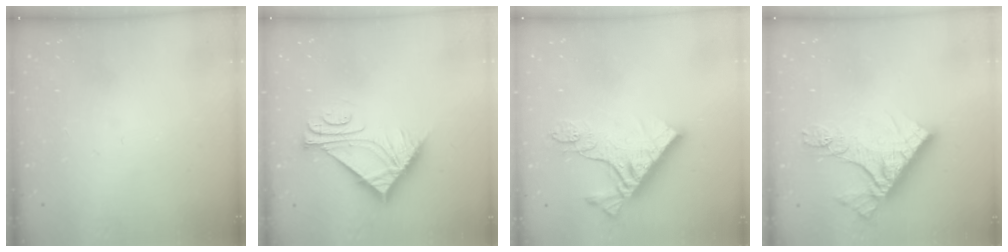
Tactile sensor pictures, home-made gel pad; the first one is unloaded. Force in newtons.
{"total": 9.3, "press": 9.3, "slide": 0.5}
{"total": 12.7, "press": 12.7, "slide": 1.2}
{"total": 14.3, "press": 14.3, "slide": 1.2}